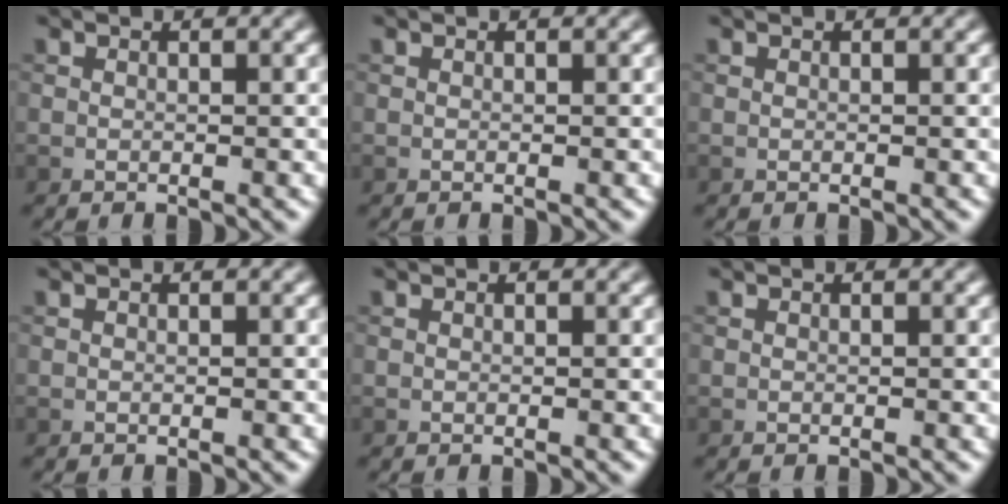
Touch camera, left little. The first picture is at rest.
{"total": 0.0}
{"total": 0.0}
{"total": 0.0}
{"total": 0.0}
{"total": 0.0}